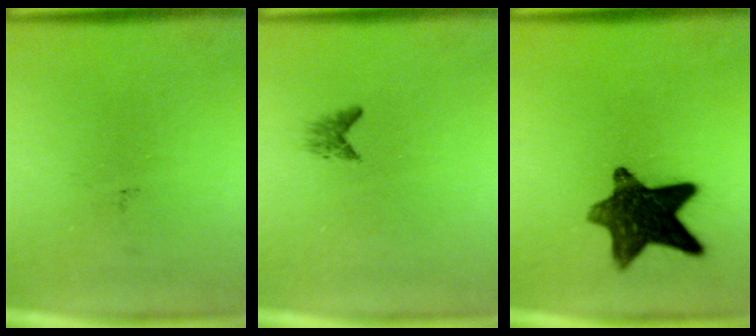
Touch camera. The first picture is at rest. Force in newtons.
{"total": 1.1}
{"total": 11.8}